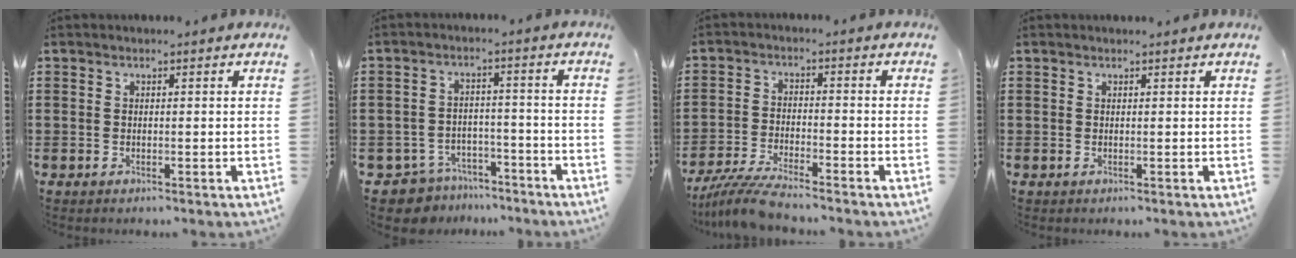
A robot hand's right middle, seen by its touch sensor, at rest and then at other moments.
{"total": 5.5, "force": [-5.4, 1.1, 0.3], "torque": [-0.031, 0.003, -0.114]}
{"total": 6.2, "force": [-5.7, -0.1, 2.4], "torque": [-0.064, -0.018, -0.112]}
{"total": 0.0}